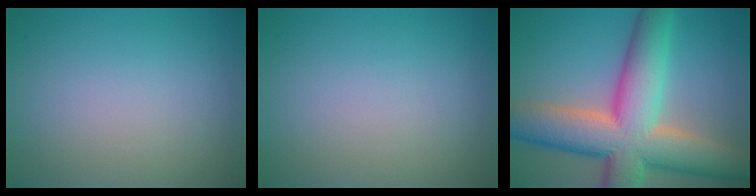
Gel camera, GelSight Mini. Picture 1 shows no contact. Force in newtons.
{"total": 0.0}
{"total": 12.9, "press": 12.9, "slide": 0.7}